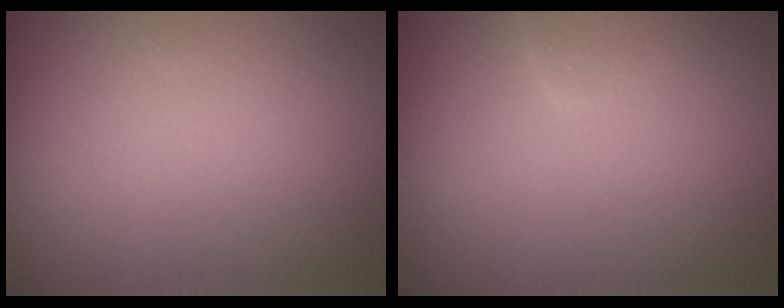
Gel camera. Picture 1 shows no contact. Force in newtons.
{"total": 1.6, "press": 1.6, "slide": 0.0}